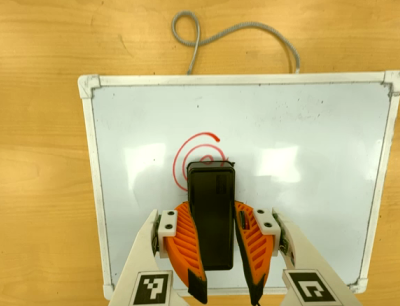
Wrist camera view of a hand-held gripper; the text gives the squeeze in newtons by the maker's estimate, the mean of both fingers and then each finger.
{"total": 14.4, "left": 14.2, "right": 14.7}